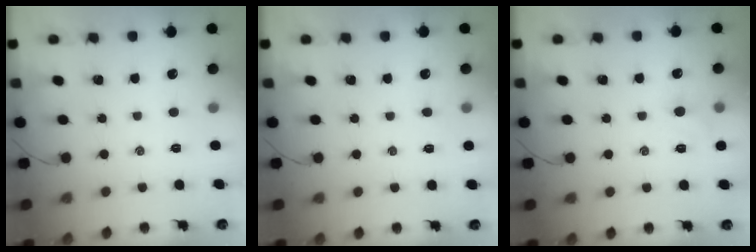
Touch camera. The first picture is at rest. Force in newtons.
{"total": 2.5, "press": 2.3, "slide": 0.8}
{"total": 5.6, "press": 5.4, "slide": 1.5}